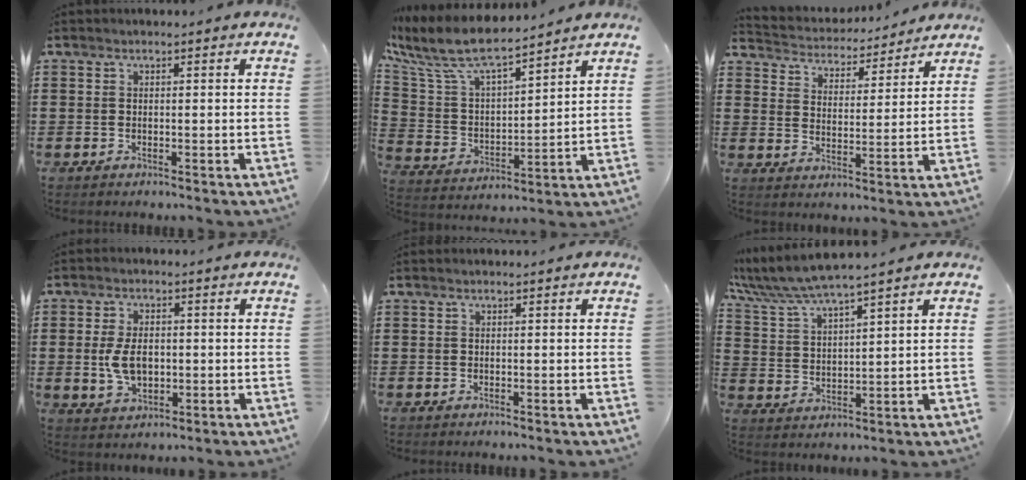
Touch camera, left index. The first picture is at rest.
{"total": 9.6, "force": [8.1, 2.1, 4.6], "torque": [-0.125, -0.043, 0.141]}
{"total": 4.1, "force": [4.0, 0.4, -0.2], "torque": [-0.024, -0.031, 0.065]}
{"total": 6.1, "force": [-0.2, 3.6, 4.9], "torque": [-0.099, 0.001, -0.008]}
{"total": 0.0}
{"total": 5.8, "force": [5.1, 0.2, 2.8], "torque": [-0.075, -0.023, 0.087]}